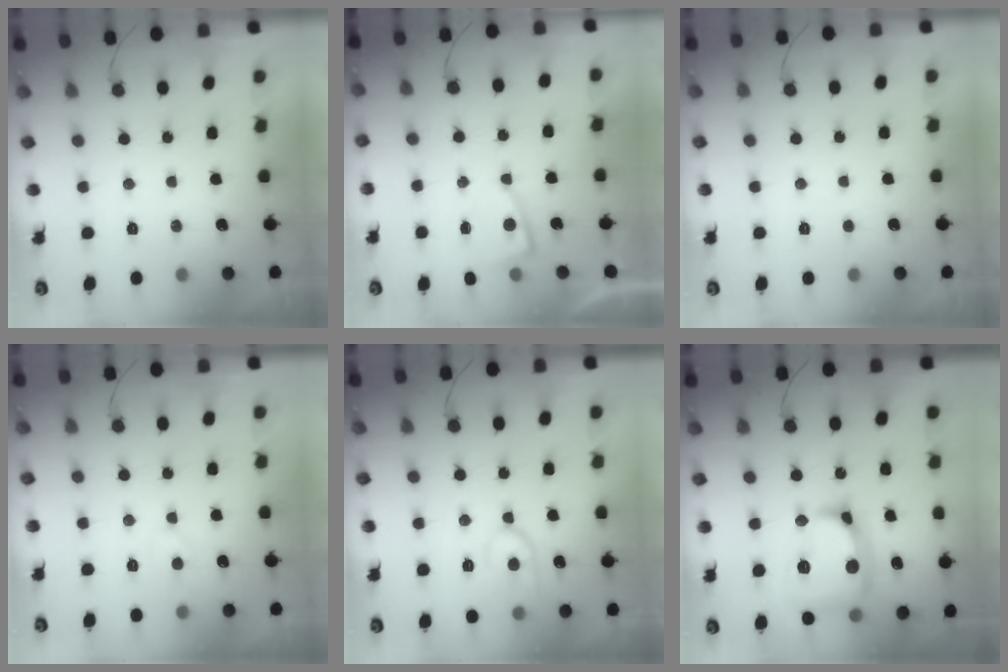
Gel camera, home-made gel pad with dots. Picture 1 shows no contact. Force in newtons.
{"total": 2.7, "press": 2.7, "slide": 0.3}
{"total": 1.6, "press": 1.5, "slide": 0.2}
{"total": 5.6, "press": 5.6, "slide": 0.6}
{"total": 10.9, "press": 10.9, "slide": 0.8}
{"total": 19.9, "press": 19.8, "slide": 1.9}